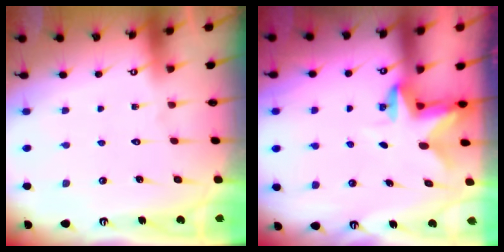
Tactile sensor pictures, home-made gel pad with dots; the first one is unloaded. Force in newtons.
{"total": 2.8, "press": 2.7, "slide": 0.5}